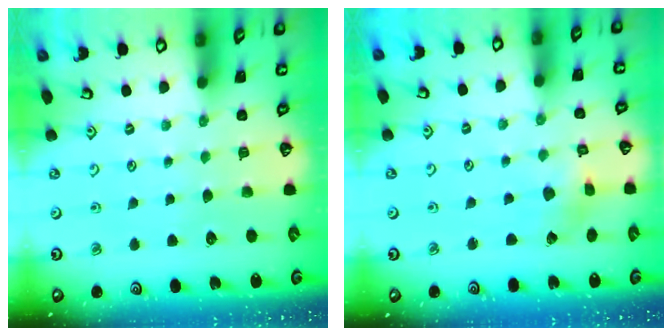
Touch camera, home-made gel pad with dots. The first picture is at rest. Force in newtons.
{"total": 2.0, "press": 2.0, "slide": 0.3}